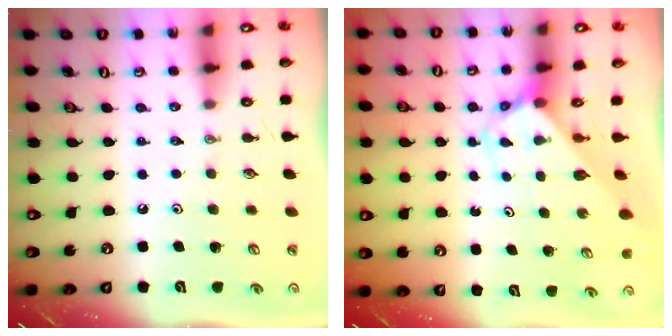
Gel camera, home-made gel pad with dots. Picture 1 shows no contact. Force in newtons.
{"total": 2.7, "press": 2.7, "slide": 0.2}